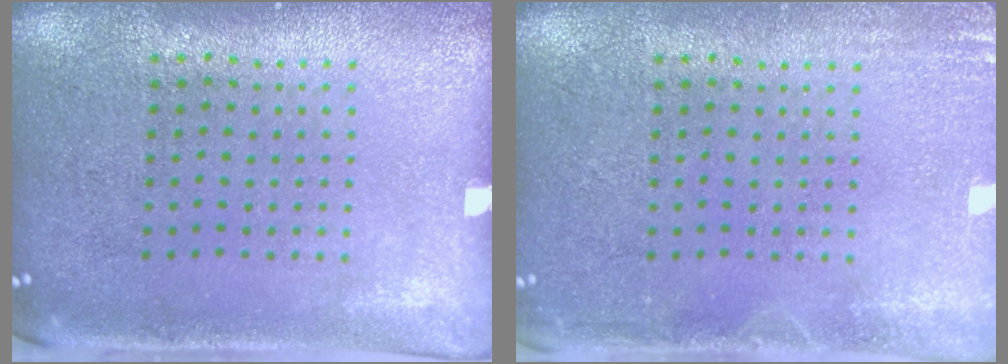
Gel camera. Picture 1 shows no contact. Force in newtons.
{"total": 1.8, "press": 1.8, "slide": 0.2}